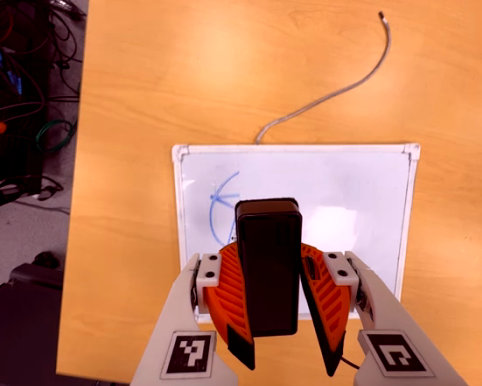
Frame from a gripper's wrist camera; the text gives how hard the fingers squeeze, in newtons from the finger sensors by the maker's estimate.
{"total": 10.0, "left": 10.5, "right": 9.5}